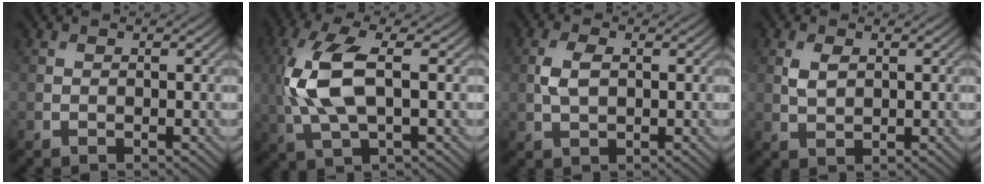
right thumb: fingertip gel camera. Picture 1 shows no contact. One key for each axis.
{"total": 9.5, "fx": 0.5, "fy": 3.8, "fz": 8.7, "tx": -0.210, "ty": 0.008, "tz": 0.007}
{"total": 3.4, "fx": 0.3, "fy": 1.9, "fz": 2.8, "tx": -0.073, "ty": 0.001, "tz": 0.005}
{"total": 2.5, "fx": 0.7, "fy": 1.5, "fz": 1.9, "tx": -0.048, "ty": -0.003, "tz": 0.016}